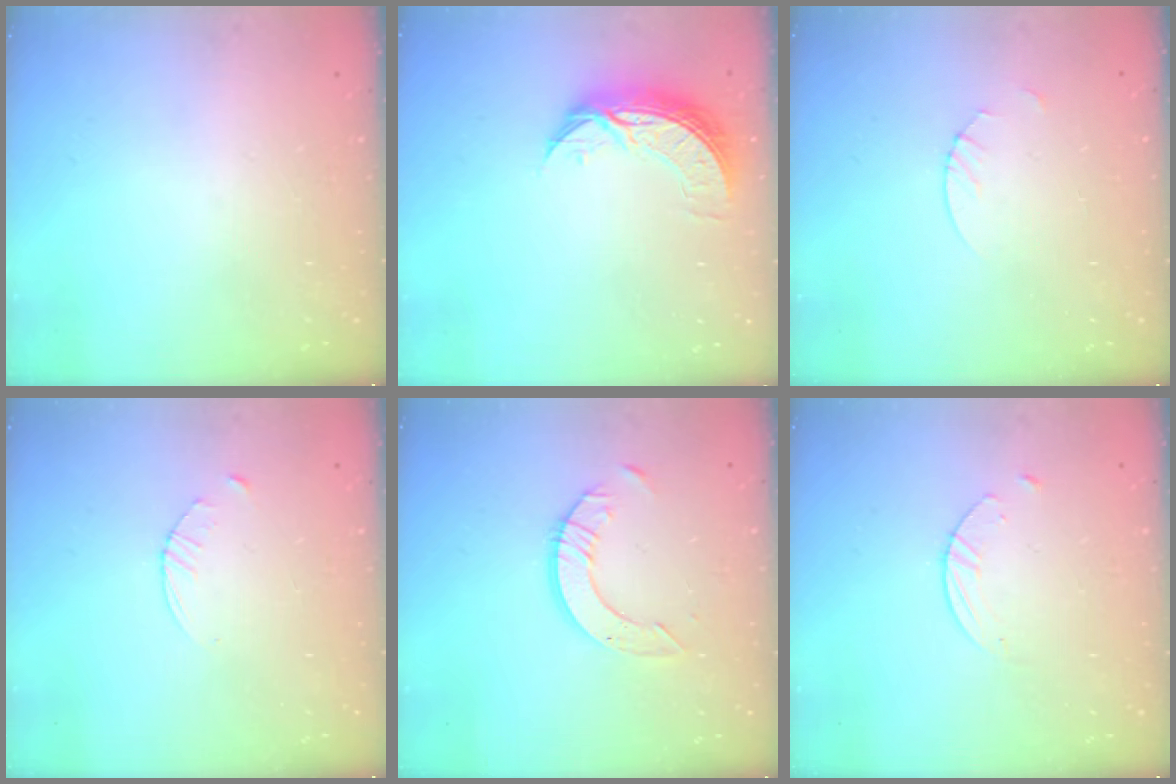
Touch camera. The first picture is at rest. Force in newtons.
{"total": 8.0, "press": 8.0, "slide": 0.7}
{"total": 1.9, "press": 1.9, "slide": 0.2}
{"total": 3.2, "press": 3.2, "slide": 0.5}
{"total": 6.9, "press": 6.8, "slide": 0.7}
{"total": 2.7, "press": 2.6, "slide": 0.3}